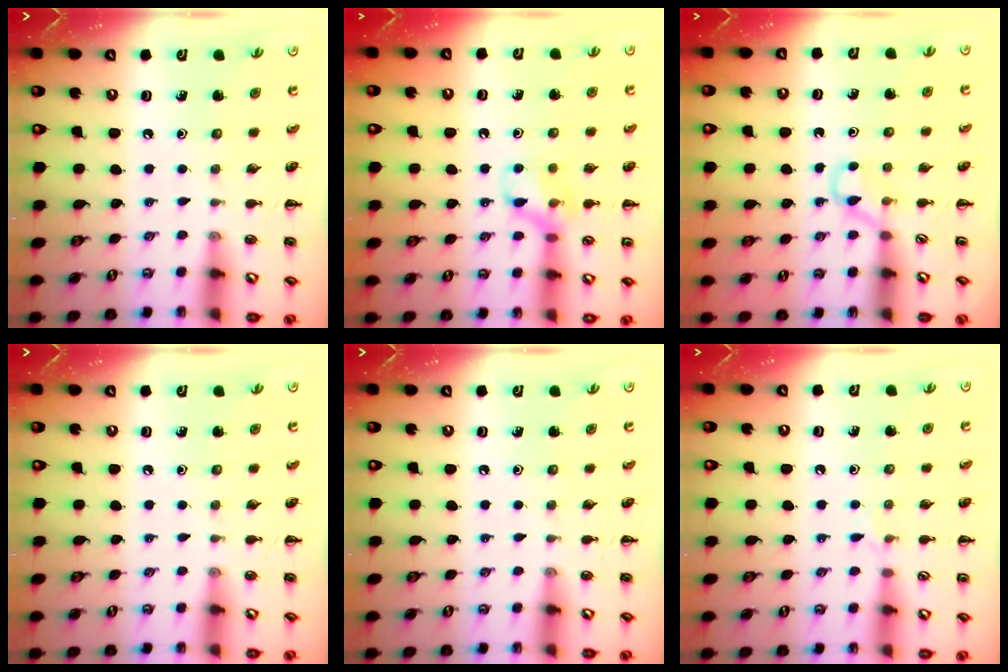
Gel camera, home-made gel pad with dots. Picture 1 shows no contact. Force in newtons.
{"total": 10.5, "press": 10.4, "slide": 1.5}
{"total": 2.6, "press": 2.5, "slide": 0.9}
{"total": 0.0}
{"total": 0.0}
{"total": 4.6, "press": 4.3, "slide": 1.7}